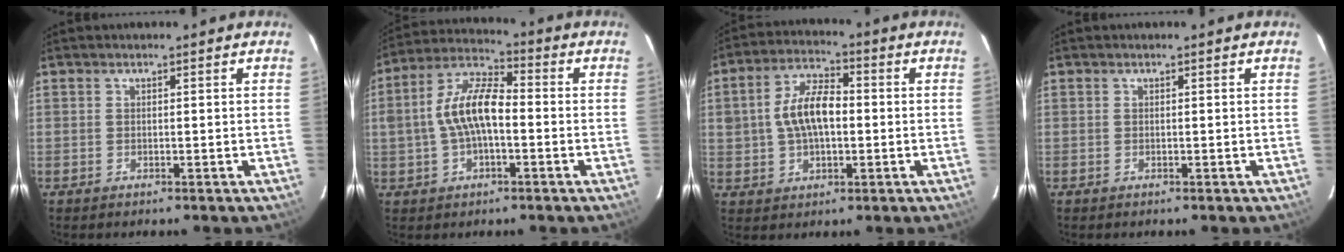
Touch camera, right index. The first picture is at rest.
{"total": 11.1, "force": [-1.1, 5.2, 9.7], "torque": [-0.200, 0.020, -0.021]}
{"total": 9.7, "force": [0.1, 5.4, 8.1], "torque": [-0.160, 0.020, 0.006]}
{"total": 0.0}